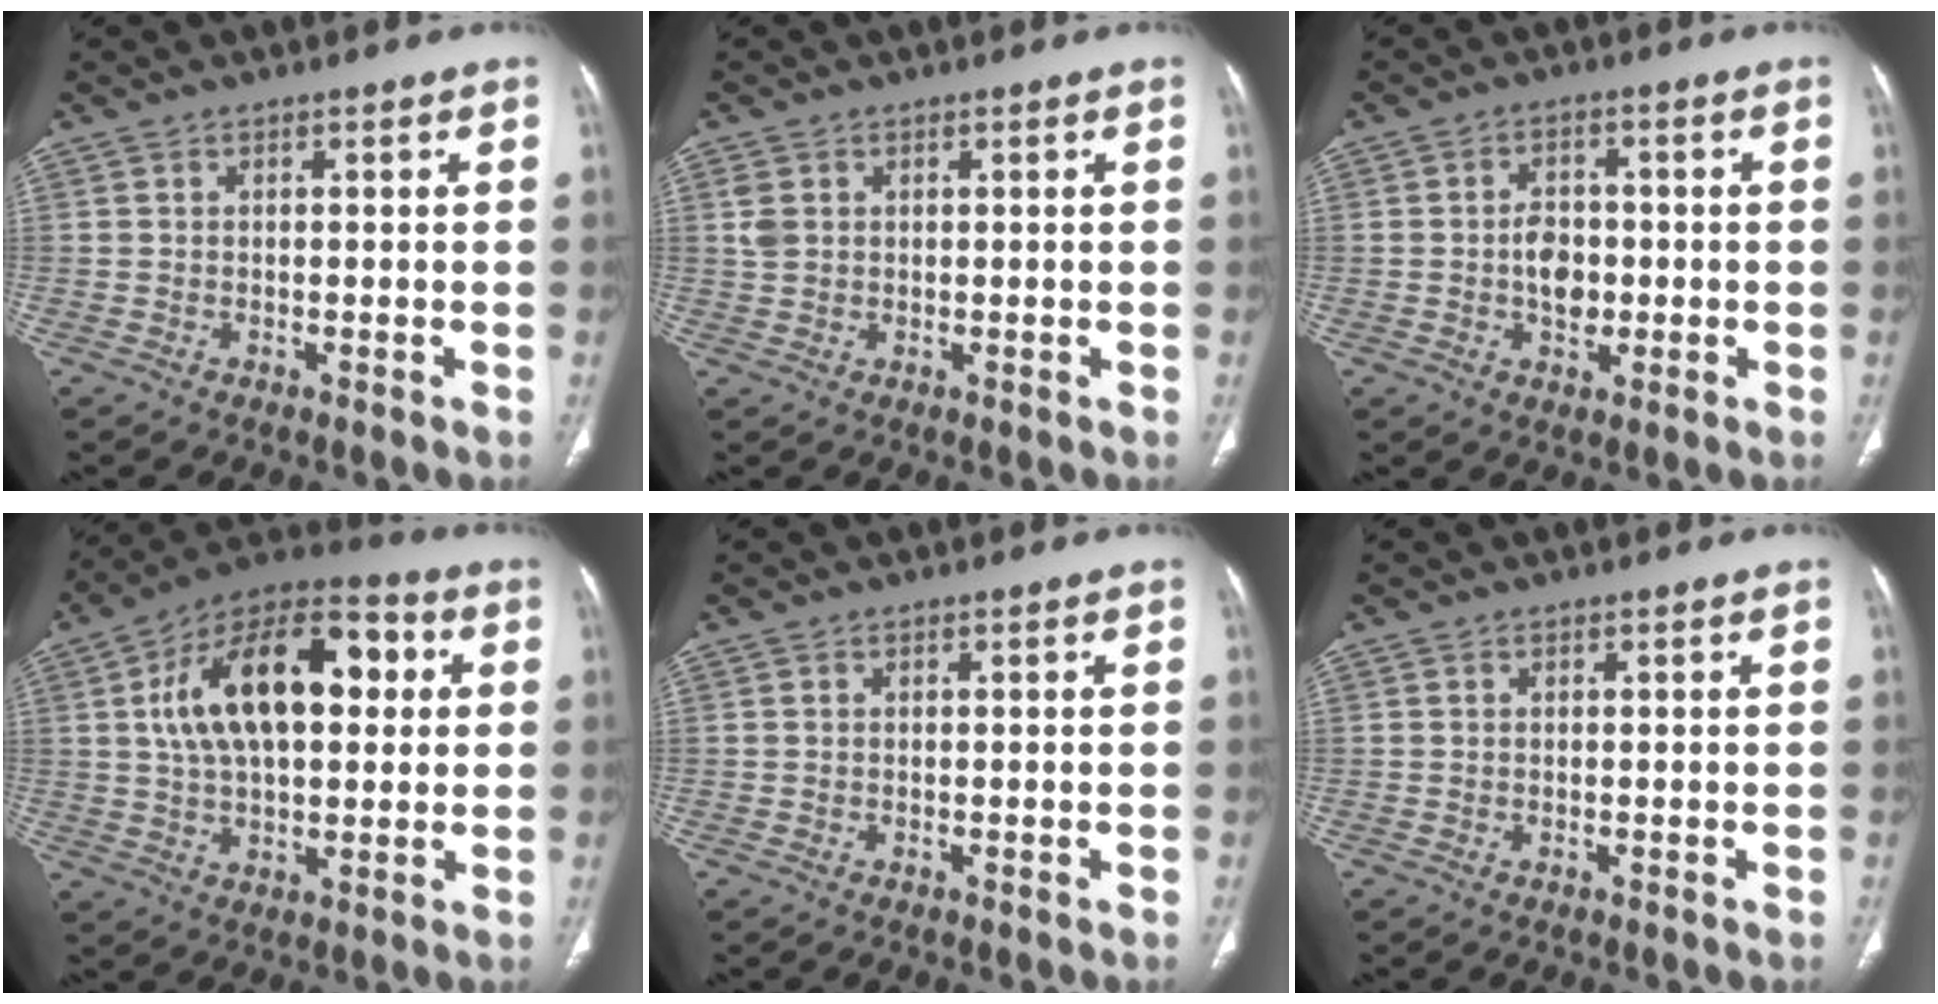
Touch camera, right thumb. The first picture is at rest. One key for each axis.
{"total": 2.4, "fx": 0.7, "fy": 1.8, "fz": 1.4, "tx": -0.031, "ty": 0.001, "tz": 0.020}
{"total": 5.6, "fx": -0.7, "fy": 4.0, "fz": 3.9, "tx": -0.047, "ty": 0.008, "tz": -0.011}
{"total": 21.6, "fx": 4.4, "fy": 11.6, "fz": 17.6, "tx": -0.270, "ty": 0.023, "tz": 0.063}
{"total": 0.0}
{"total": 0.0}